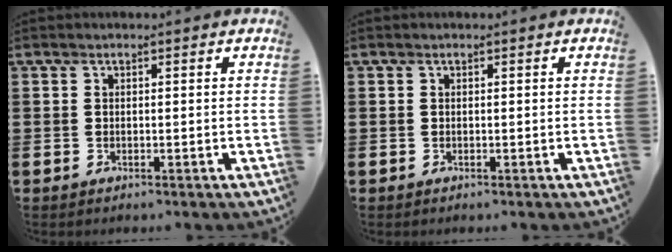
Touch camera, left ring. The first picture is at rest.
{"total": 0.0}